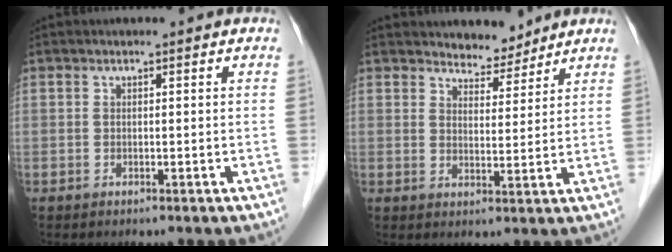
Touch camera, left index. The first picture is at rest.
{"total": 4.5, "force": [4.2, 1.5, 0.6], "torque": [-0.006, -0.001, 0.067]}